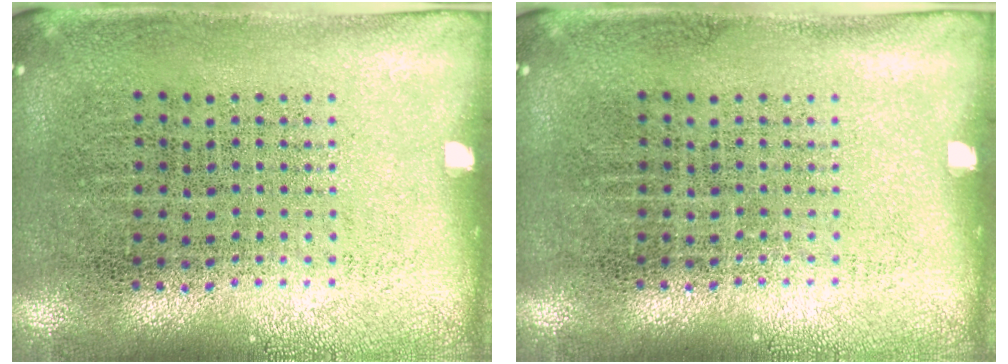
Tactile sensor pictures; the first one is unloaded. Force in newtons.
{"total": 0.0}